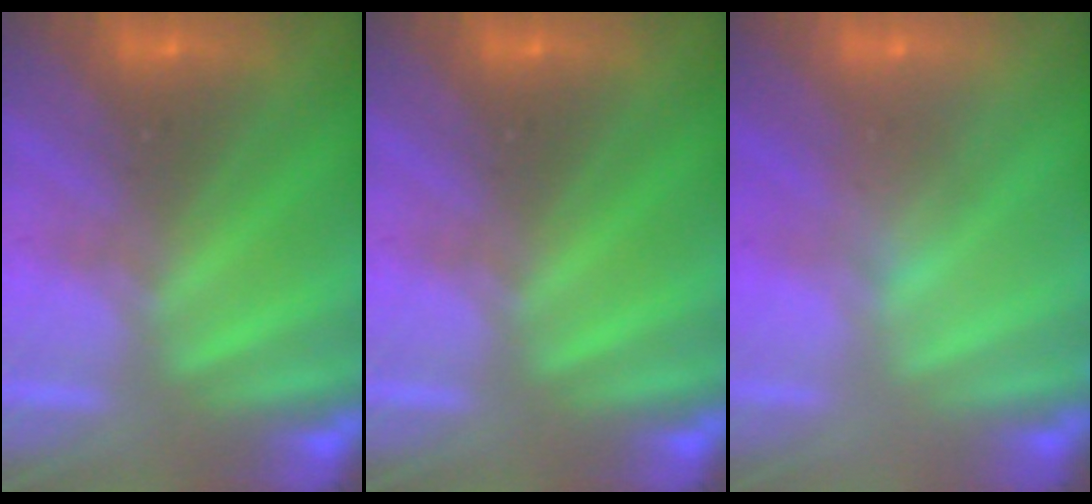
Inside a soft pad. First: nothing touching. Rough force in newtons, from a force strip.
{"total": 0.0}
{"total": 2.8}